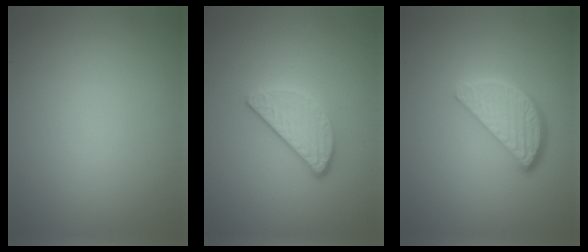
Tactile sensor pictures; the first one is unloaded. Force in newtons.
{"total": 3.3, "press": 2.6, "slide": 2.0}
{"total": 3.9, "press": 3.2, "slide": 2.2}